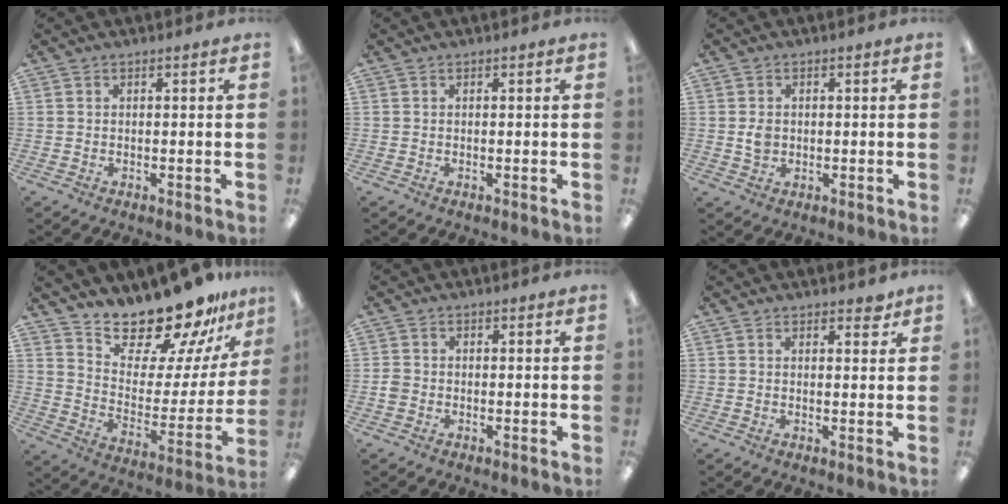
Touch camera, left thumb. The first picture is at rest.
{"total": 0.0}
{"total": 2.9, "force": [0.1, 2.4, 1.7], "torque": [-0.026, 0.002, -0.001]}
{"total": 19.4, "force": [17.9, 4.8, 5.8], "torque": [-0.096, -0.156, 0.309]}
{"total": 1.7, "force": [-0.6, 1.5, 0.6], "torque": [-0.009, 0.004, -0.013]}
{"total": 2.2, "force": [1.8, 1.0, 0.8], "torque": [-0.002, -0.006, 0.030]}